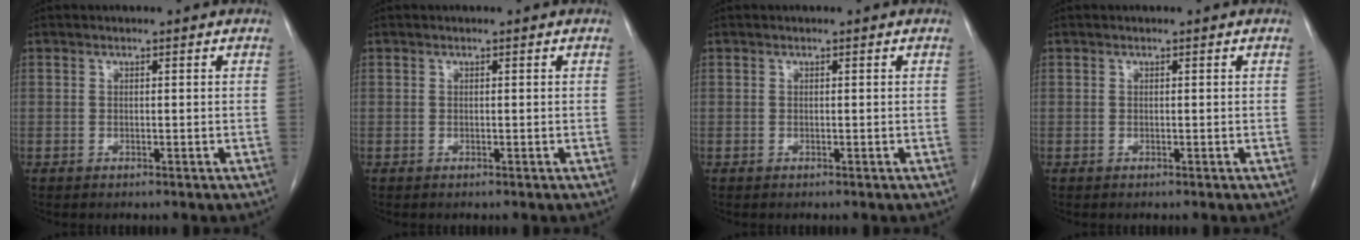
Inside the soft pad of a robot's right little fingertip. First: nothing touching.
{"total": 0.0}
{"total": 0.0}
{"total": 0.0}